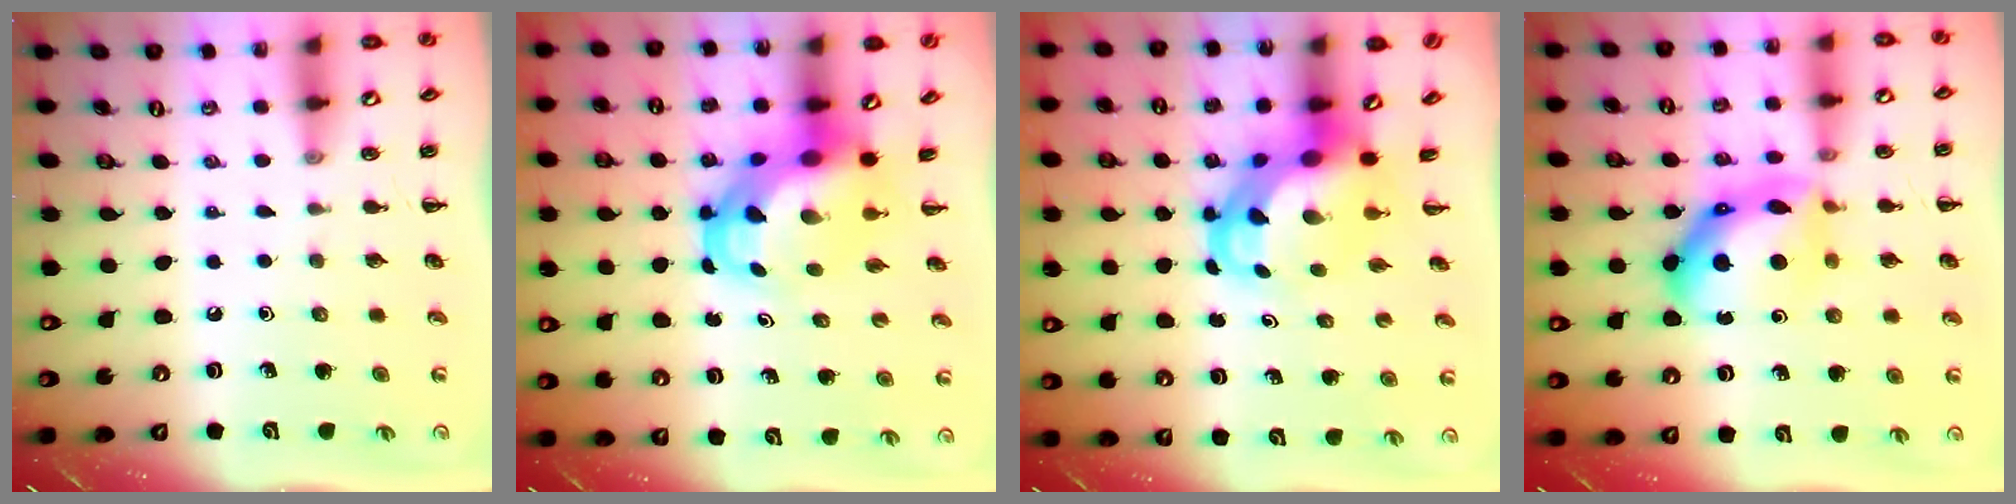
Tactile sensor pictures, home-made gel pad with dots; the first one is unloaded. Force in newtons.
{"total": 7.8, "press": 7.8, "slide": 1.1}
{"total": 6.4, "press": 6.1, "slide": 1.7}
{"total": 14.7, "press": 14.6, "slide": 0.9}